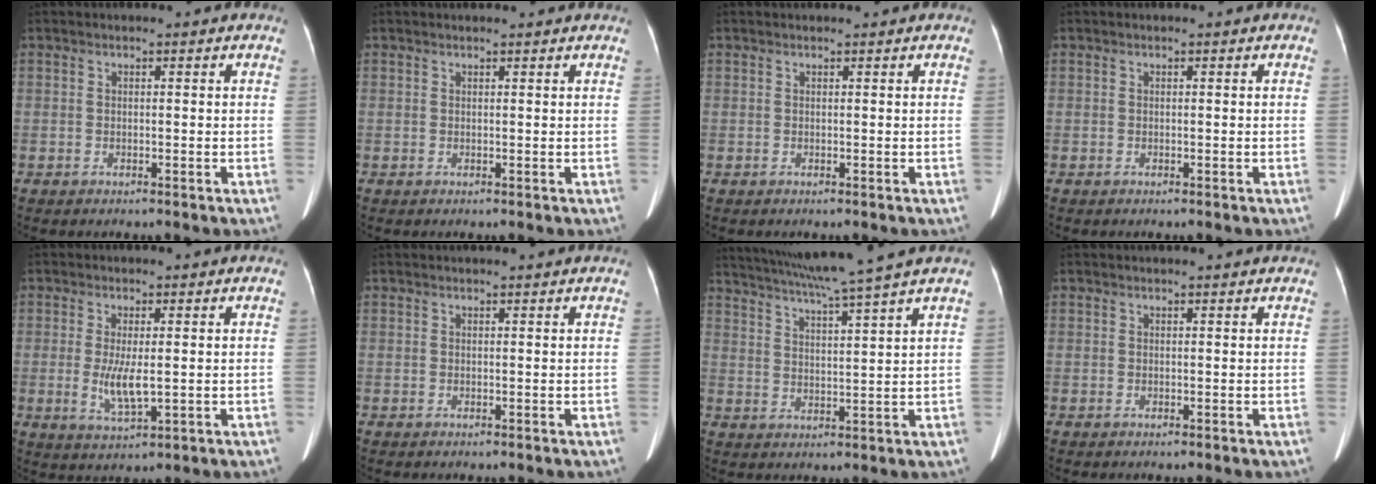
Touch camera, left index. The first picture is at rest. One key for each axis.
{"total": 2.5, "fx": 2.4, "fy": 0.0, "fz": 0.7, "tx": -0.011, "ty": 0.014, "tz": 0.026}
{"total": 0.7, "fx": 0.7, "fy": 0.1, "fz": 0.1, "tx": -0.007, "ty": 0.011, "tz": 0.011}
{"total": 0.0}
{"total": 4.7, "fx": -0.1, "fy": 1.0, "fz": 4.6, "tx": -0.097, "ty": -0.014, "tz": 0.004}
{"total": 3.1, "fx": 3.0, "fy": -0.1, "fz": 0.9, "tx": -0.011, "ty": 0.020, "tz": 0.035}
{"total": 12.7, "fx": 10.7, "fy": -2.4, "fz": 6.4, "tx": -0.115, "ty": -0.004, "tz": 0.161}
{"total": 2.9, "fx": 2.8, "fy": 0.1, "fz": 0.8, "tx": -0.012, "ty": 0.014, "tz": 0.030}